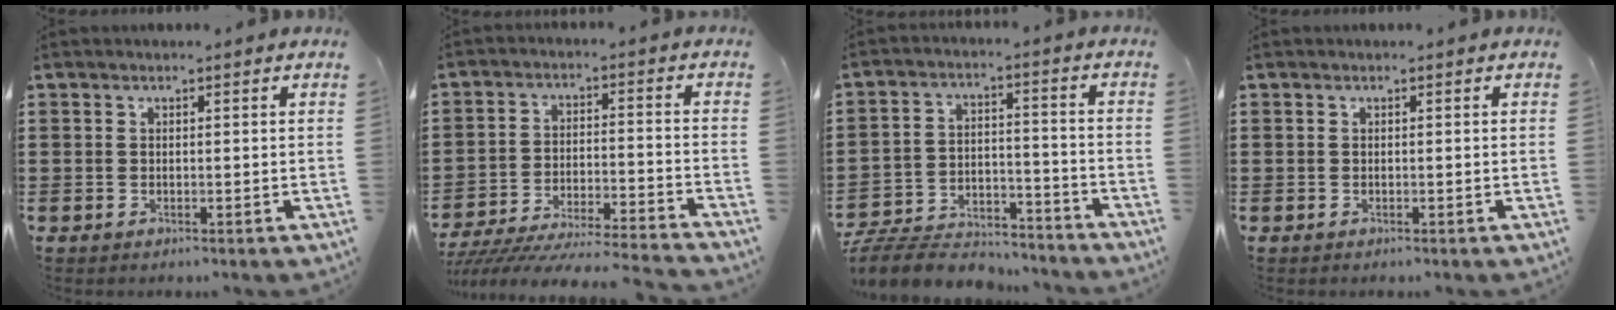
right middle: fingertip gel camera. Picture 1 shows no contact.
{"total": 6.4, "force": [-6.1, 0.1, 1.7], "torque": [-0.037, -0.006, -0.124]}
{"total": 8.1, "force": [-7.8, 1.7, 1.6], "torque": [-0.033, 0.019, -0.153]}
{"total": 0.0}